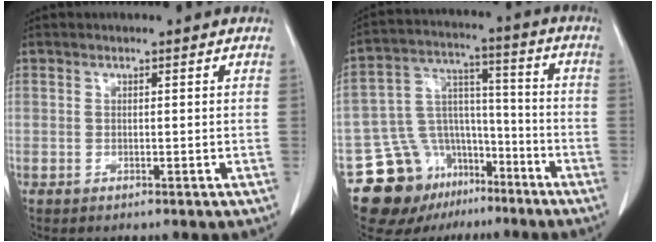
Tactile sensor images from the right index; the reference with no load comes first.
{"total": 15.4, "force": [-10.0, 10.4, 5.1], "torque": [-0.090, 0.067, -0.158]}